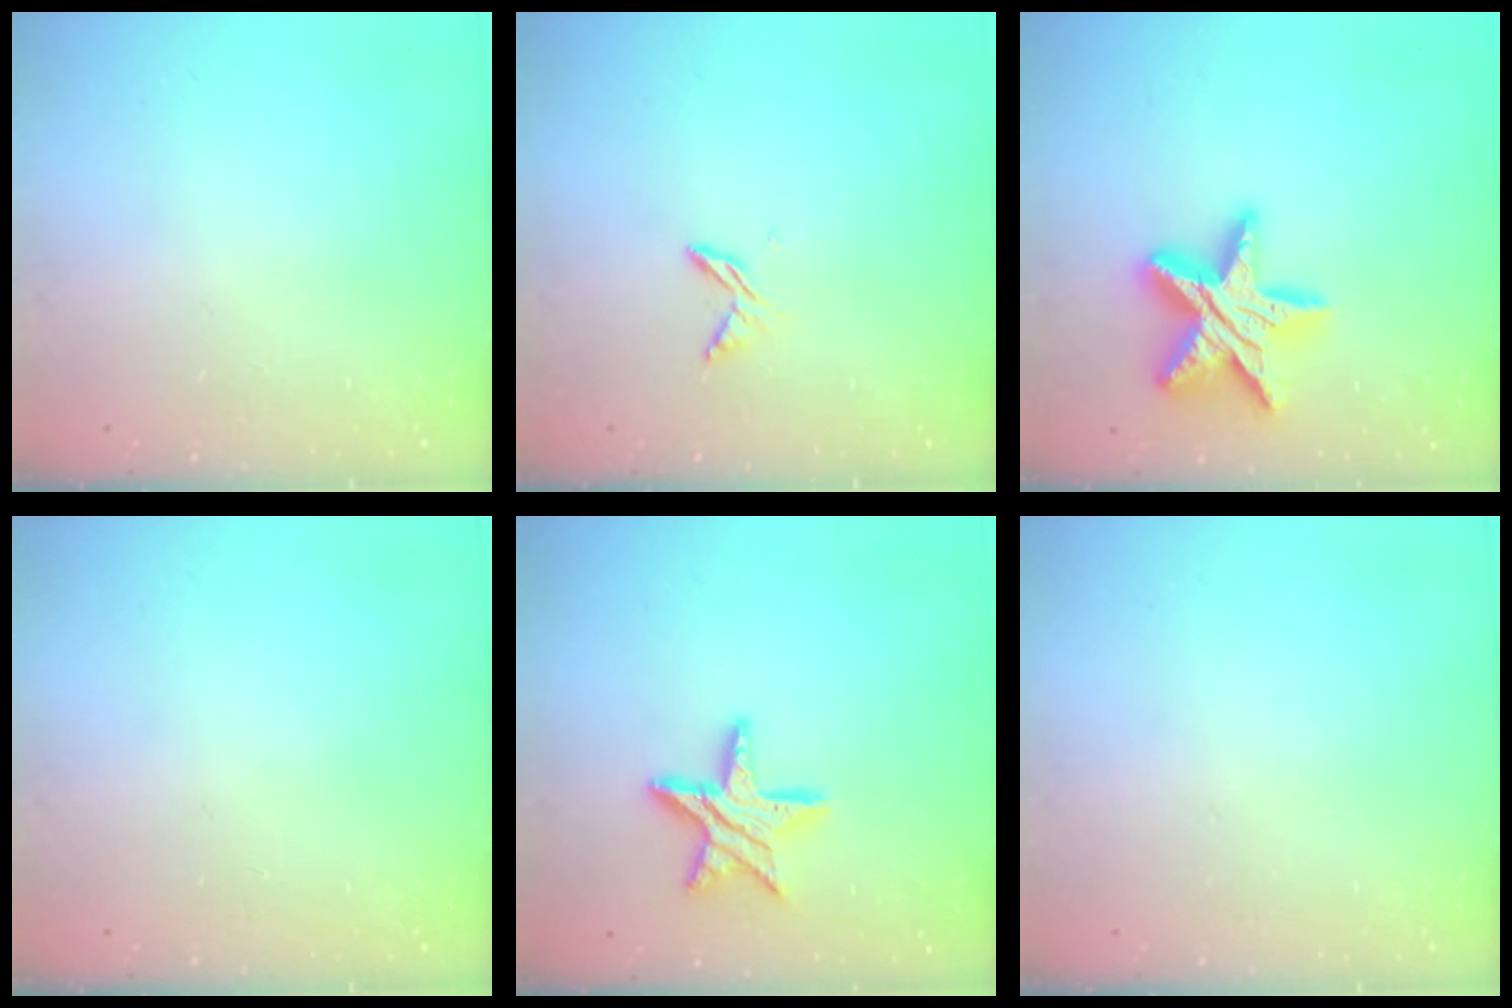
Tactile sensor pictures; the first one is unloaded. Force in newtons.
{"total": 6.0, "press": 6.0, "slide": 0.7}
{"total": 18.6, "press": 18.5, "slide": 1.3}
{"total": 0.0}
{"total": 11.5, "press": 11.5, "slide": 0.7}
{"total": 0.0}